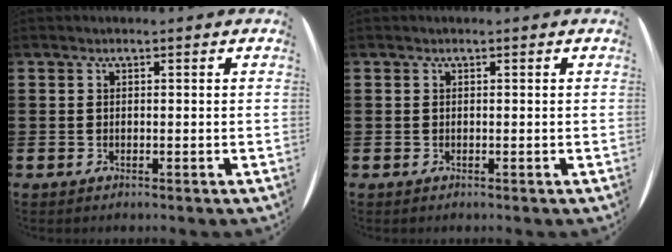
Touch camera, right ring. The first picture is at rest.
{"total": 0.0}